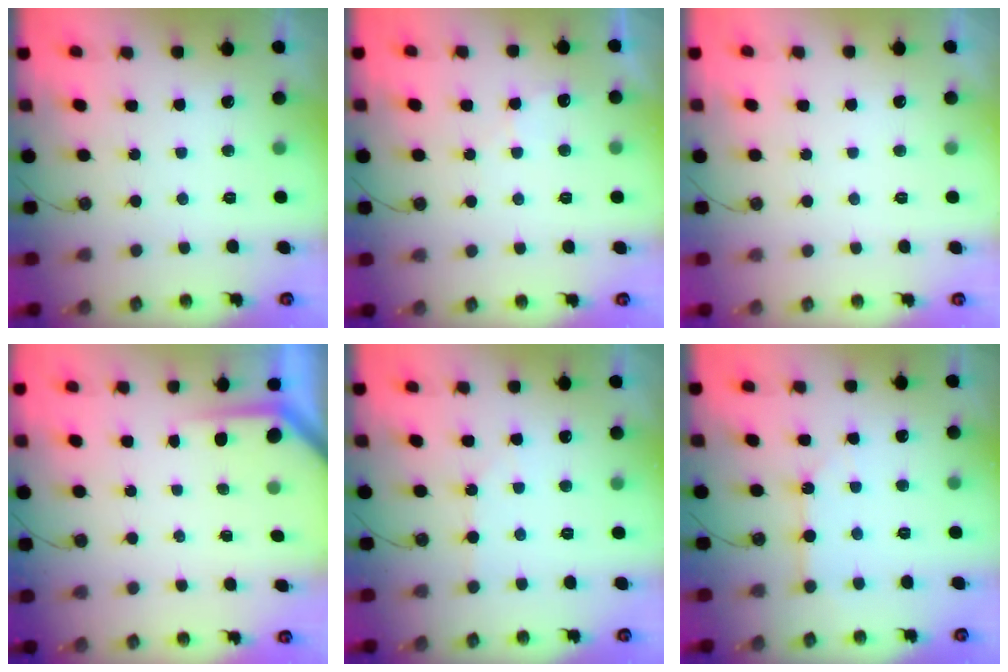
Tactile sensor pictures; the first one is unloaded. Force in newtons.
{"total": 4.8, "press": 4.7, "slide": 0.7}
{"total": 0.0}
{"total": 2.7, "press": 2.7, "slide": 0.4}
{"total": 2.8, "press": 2.7, "slide": 0.5}
{"total": 3.9, "press": 3.9, "slide": 0.4}